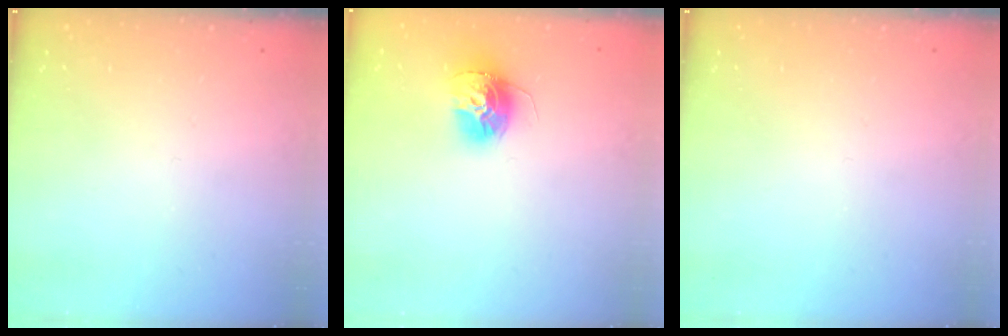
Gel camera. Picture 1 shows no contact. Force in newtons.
{"total": 13.1, "press": 13.0, "slide": 1.1}
{"total": 0.0}